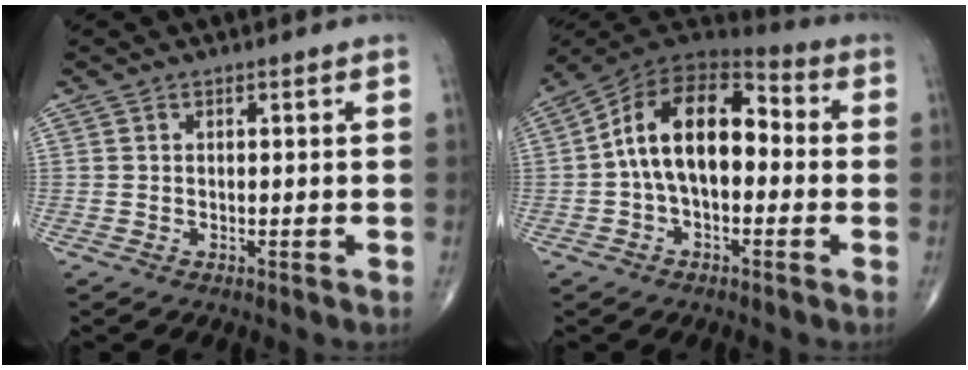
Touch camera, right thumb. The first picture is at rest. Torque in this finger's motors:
{"motor_torque": [0.45, 3.29, 0.35, -0.12, 0.39]}